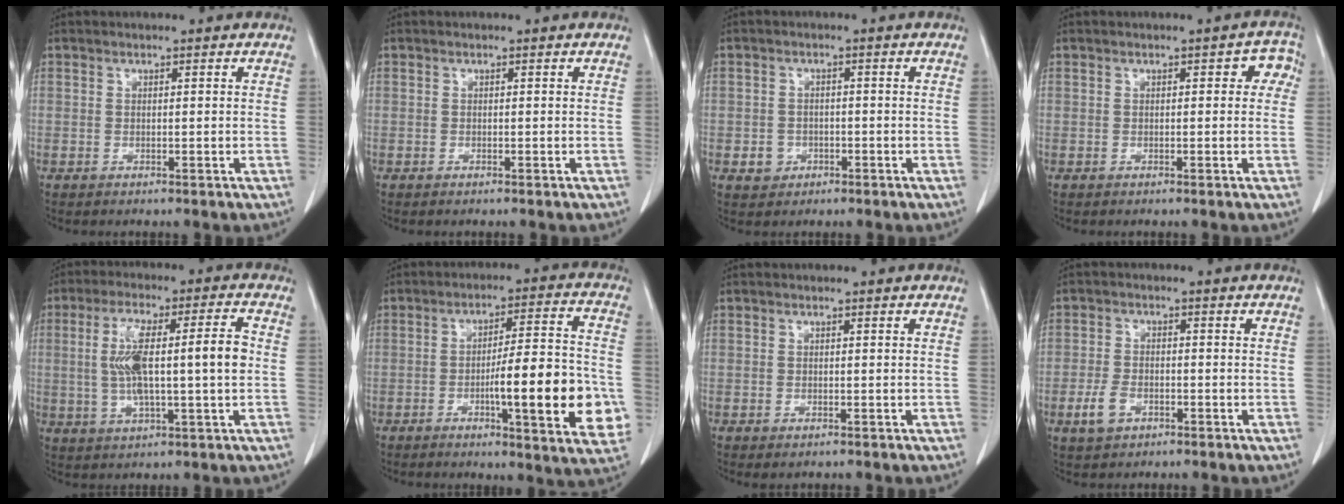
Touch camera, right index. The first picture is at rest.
{"total": 0.0}
{"total": 2.8, "force": [-1.1, 2.5, 0.6], "torque": [-0.004, 0.009, -0.012]}
{"total": 2.9, "force": [0.5, 1.7, 2.3], "torque": [-0.013, 0.023, -0.001]}
{"total": 12.2, "force": [0.4, 1.7, 12.1], "torque": [-0.221, 0.023, 0.010]}
{"total": 16.6, "force": [-4.0, 2.4, 15.9], "torque": [-0.198, 0.007, -0.051]}
{"total": 0.8, "force": [-0.5, 0.3, 0.5], "torque": [-0.009, -0.002, -0.004]}
{"total": 4.0, "force": [-2.0, 2.4, 2.6], "torque": [-0.057, 0.002, -0.034]}